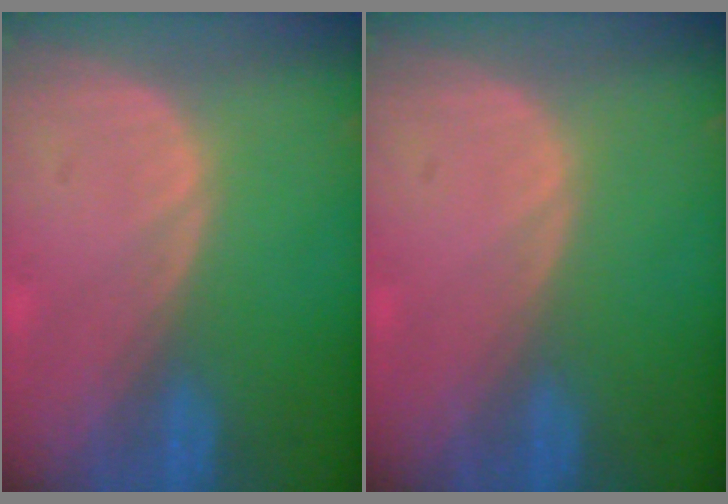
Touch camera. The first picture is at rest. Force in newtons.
{"total": 0.0}